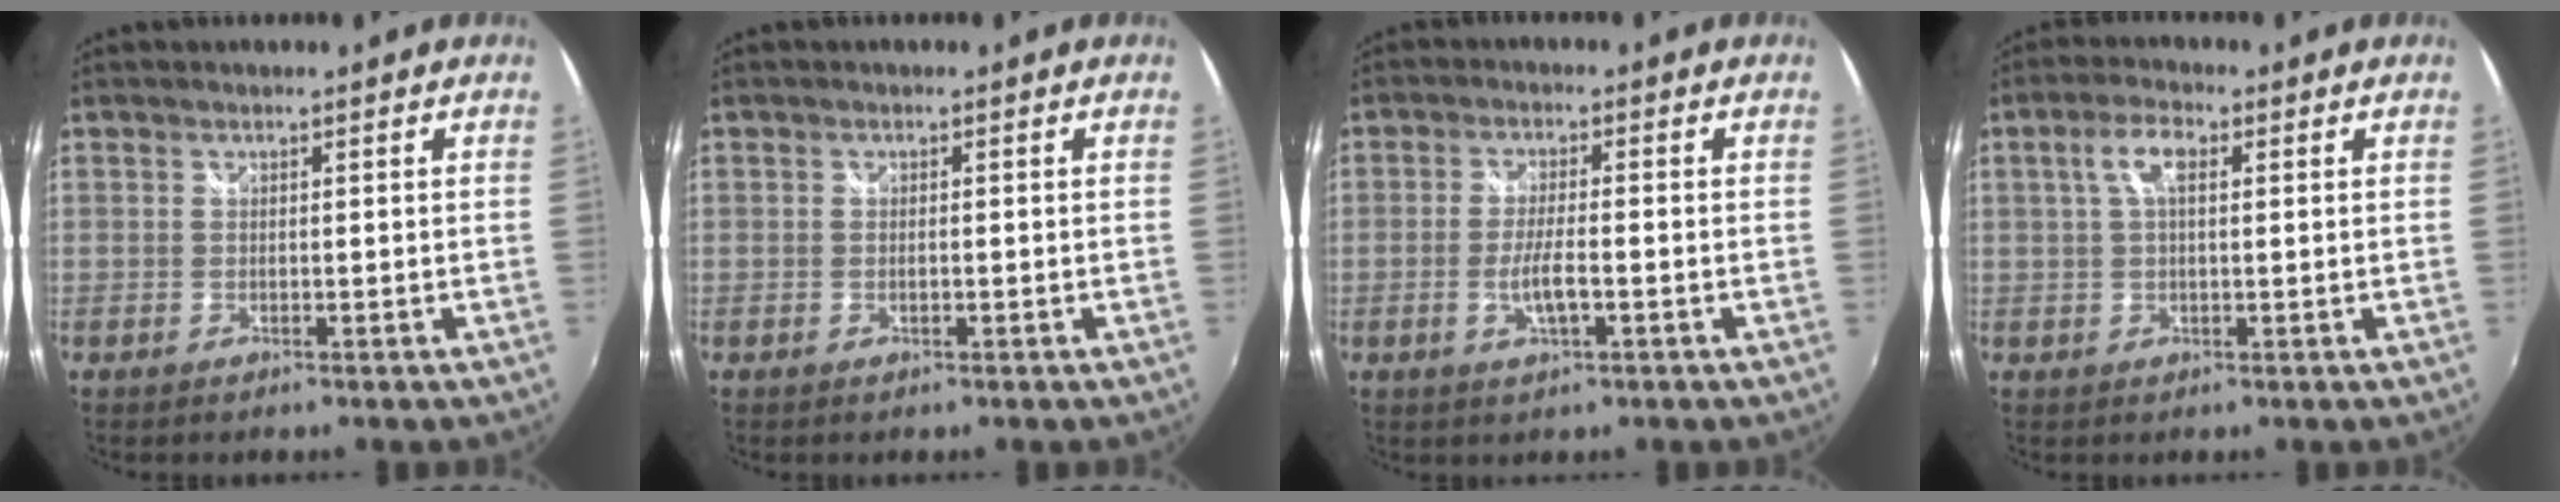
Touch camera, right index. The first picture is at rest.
{"total": 0.9, "force": [-0.2, 0.3, 0.8], "torque": [-0.018, -0.001, -0.005]}
{"total": 5.0, "force": [-1.7, 1.1, 4.6], "torque": [-0.093, -0.006, -0.030]}
{"total": 4.8, "force": [1.3, 1.9, 4.2], "torque": [-0.081, 0.012, 0.022]}